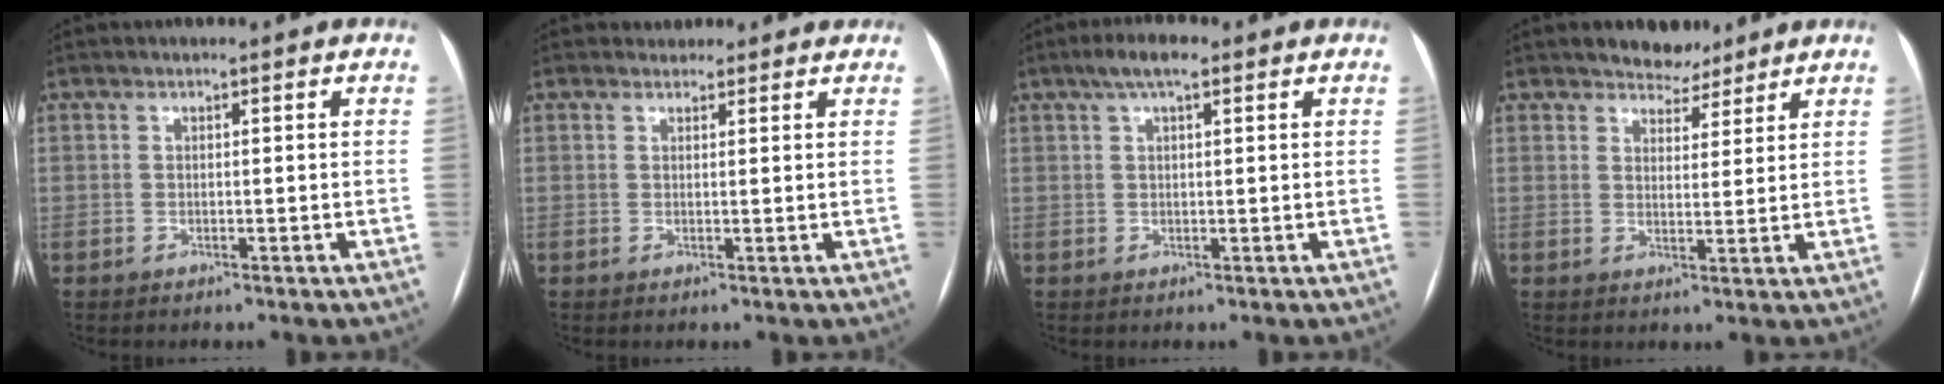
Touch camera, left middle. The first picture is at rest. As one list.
[{"total": 3.3, "force": [2.8, 1.6, -0.1], "torque": [0.013, 0.012, 0.026]}, {"total": 4.2, "force": [2.5, 1.0, 3.2], "torque": [-0.062, 0.021, 0.042]}, {"total": 4.5, "force": [3.9, 2.1, 0.8], "torque": [-0.004, -0.001, 0.059]}]